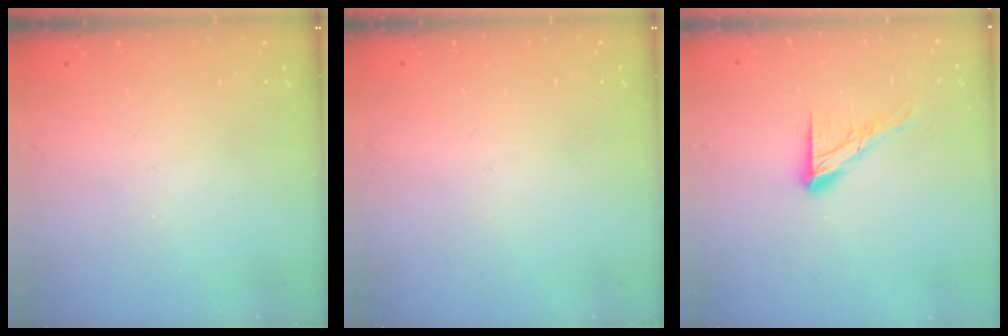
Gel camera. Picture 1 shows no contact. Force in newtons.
{"total": 0.0}
{"total": 10.4, "press": 10.3, "slide": 0.9}